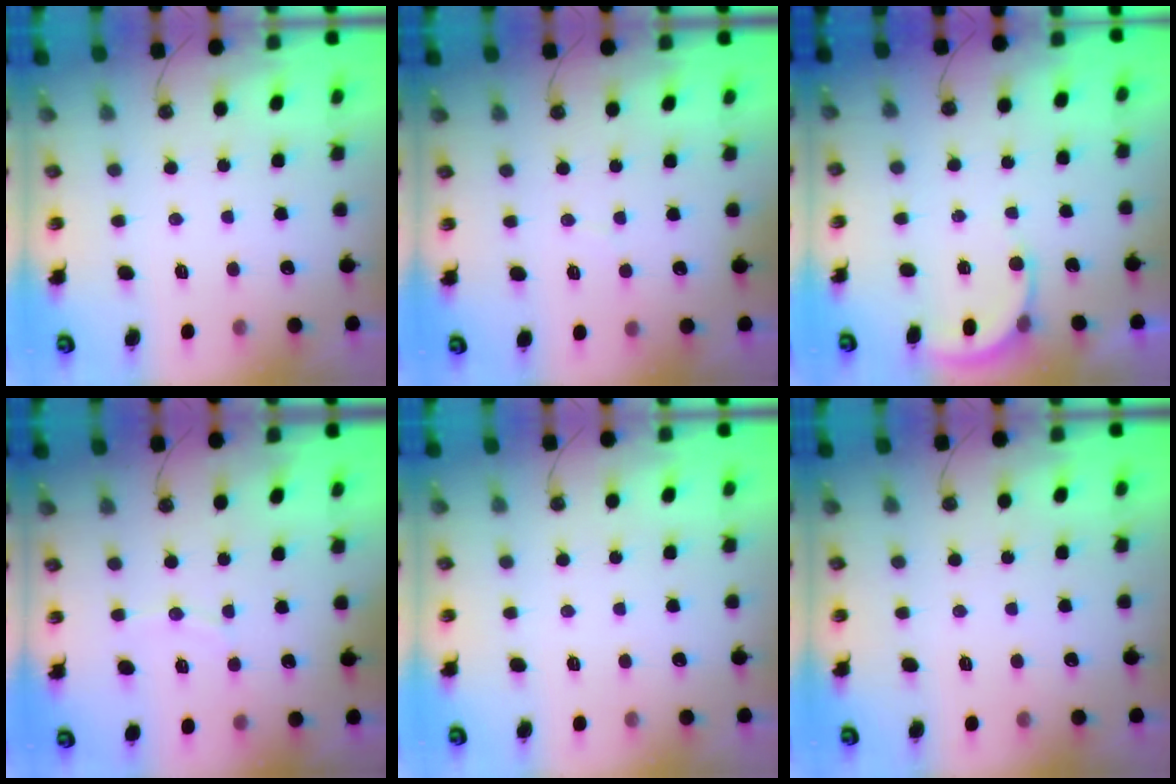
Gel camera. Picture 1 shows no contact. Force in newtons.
{"total": 2.9, "press": 2.9, "slide": 0.3}
{"total": 3.1, "press": 3.1, "slide": 0.3}
{"total": 4.9, "press": 4.8, "slide": 0.9}
{"total": 0.0}
{"total": 0.0}